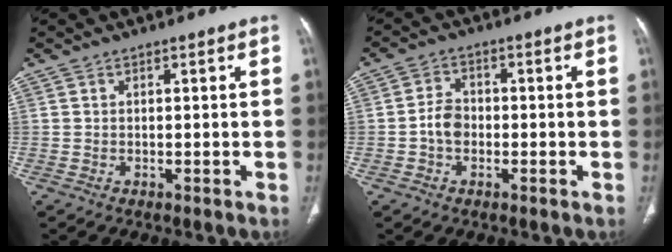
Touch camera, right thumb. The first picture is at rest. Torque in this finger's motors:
{"motor_torque": [0.18, 0.41, 0.46, -0.31, 0.00]}